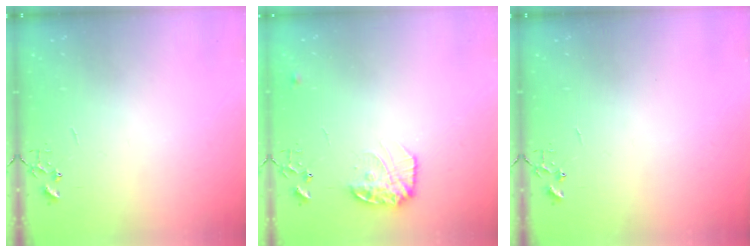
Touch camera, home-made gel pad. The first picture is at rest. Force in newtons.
{"total": 14.3, "press": 14.3, "slide": 0.8}
{"total": 0.0}